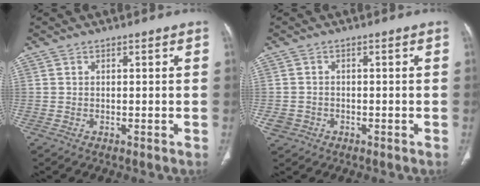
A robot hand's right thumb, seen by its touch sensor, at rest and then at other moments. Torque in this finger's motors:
{"motor_torque": [1.05, 0.95, 0.15, -0.34, 0.35]}